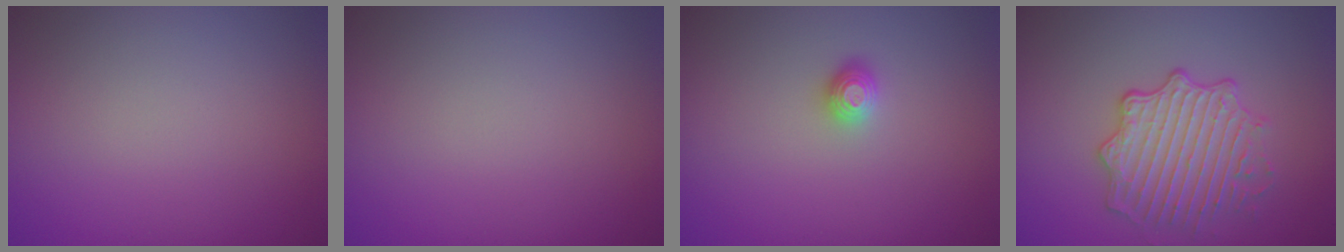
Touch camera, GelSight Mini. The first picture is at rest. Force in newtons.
{"total": 0.0}
{"total": 1.1, "press": 1.1, "slide": 0.4}
{"total": 4.0, "press": 3.7, "slide": 1.5}